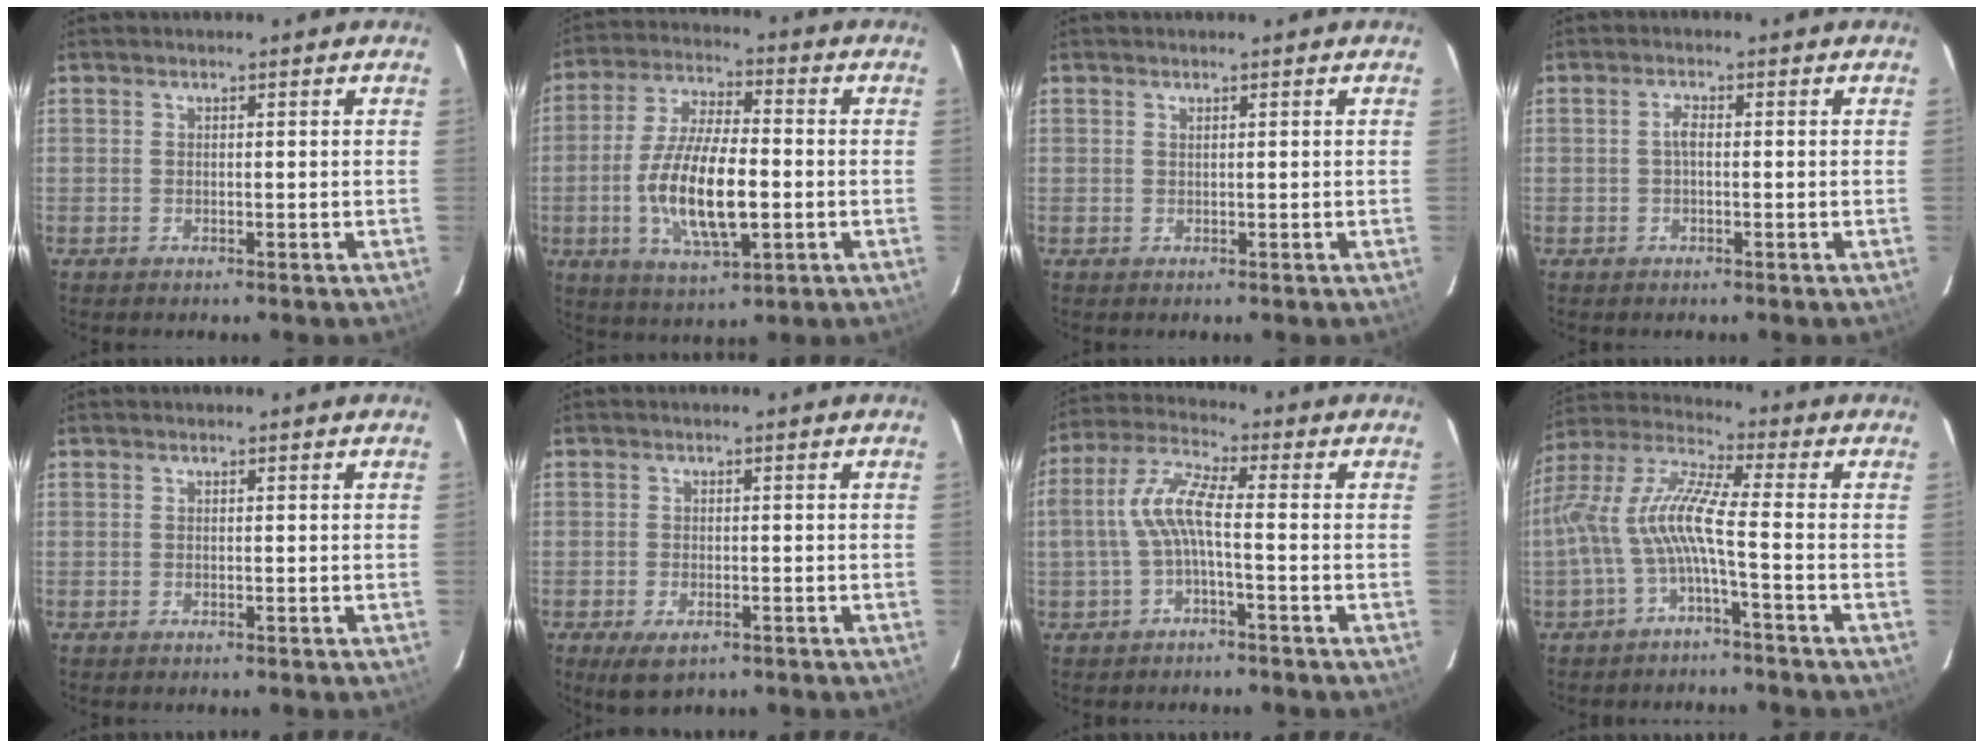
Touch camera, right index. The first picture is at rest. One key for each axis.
{"total": 15.0, "fx": -2.8, "fy": 5.2, "fz": 13.8, "tx": -0.275, "ty": -0.007, "tz": -0.048}
{"total": 2.0, "fx": 1.7, "fy": 0.0, "fz": 1.0, "tx": -0.018, "ty": -0.003, "tz": 0.029}
{"total": 1.6, "fx": -0.2, "fy": 0.7, "fz": 1.4, "tx": -0.030, "ty": 0.007, "tz": -0.005}
{"total": 0.0}
{"total": 4.4, "fx": -2.5, "fy": 2.3, "fz": 2.8, "tx": -0.062, "ty": -0.015, "tz": -0.041}
{"total": 6.8, "fx": -1.3, "fy": 1.2, "fz": 6.6, "tx": -0.152, "ty": 0.014, "tz": -0.024}
{"total": 10.0, "fx": -2.7, "fy": 1.0, "fz": 9.6, "tx": -0.206, "ty": 0.012, "tz": -0.053}